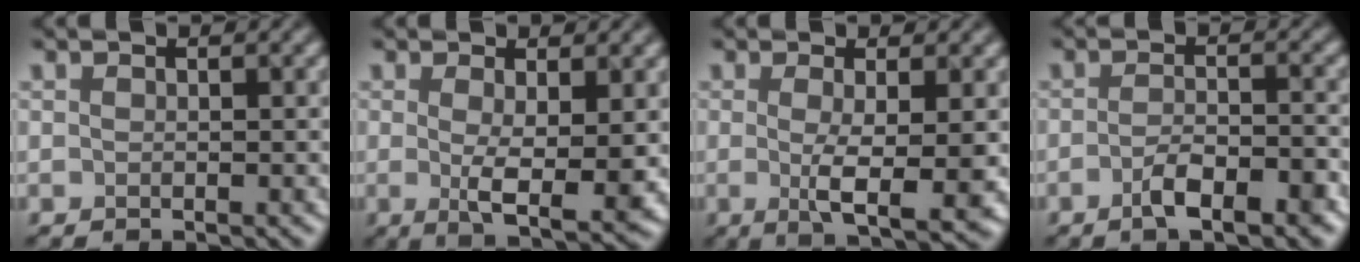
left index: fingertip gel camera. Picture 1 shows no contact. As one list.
[{"total": 4.6, "force": [0.1, 1.0, 4.5], "torque": [-0.077, -0.015, 0.006]}, {"total": 4.6, "force": [-0.3, 0.9, 4.5], "torque": [-0.077, -0.010, -0.004]}, {"total": 4.1, "force": [-2.2, 1.3, 3.2], "torque": [-0.060, 0.000, -0.038]}]